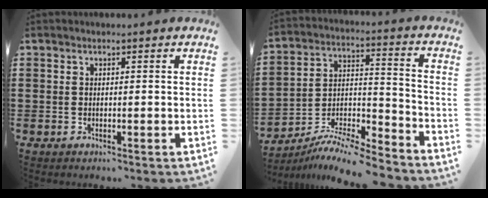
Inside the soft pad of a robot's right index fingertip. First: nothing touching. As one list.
[{"total": 9.0, "force": [-8.4, 0.7, 2.9], "torque": [-0.050, 0.012, -0.169]}]